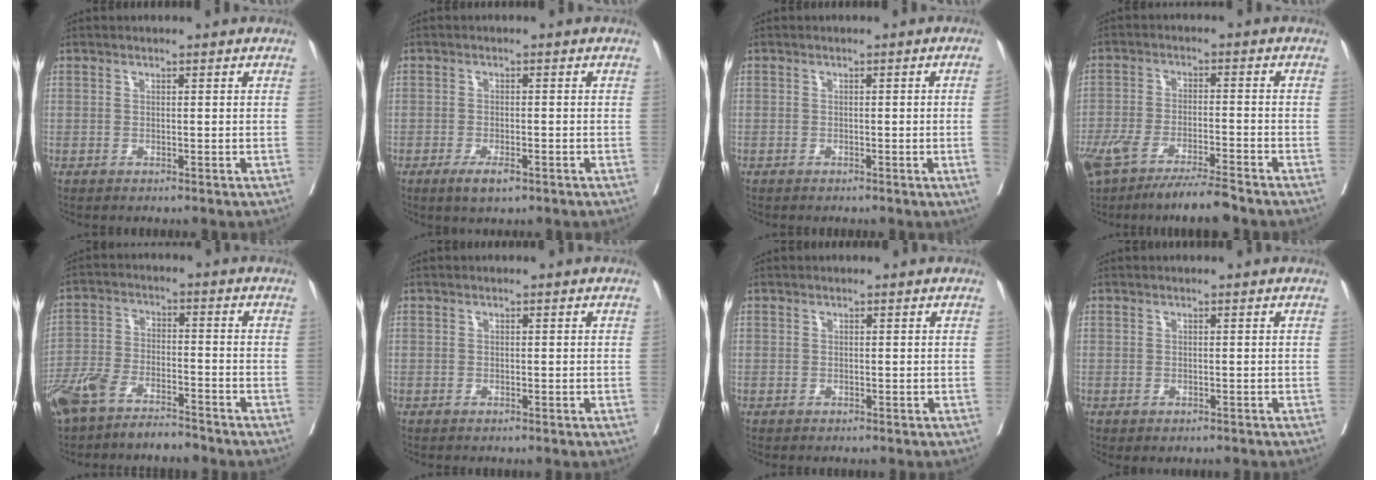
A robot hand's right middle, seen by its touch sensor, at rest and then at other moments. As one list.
[{"total": 3.3, "force": [-1.9, 0.9, 2.5], "torque": [-0.045, -0.003, -0.030]}, {"total": 2.0, "force": [-0.4, -0.8, 1.8], "torque": [-0.022, -0.003, -0.005]}, {"total": 10.6, "force": [-8.3, 1.0, 6.6], "torque": [-0.118, -0.016, -0.141]}, {"total": 9.7, "force": [-8.1, 2.7, 4.7], "torque": [-0.099, -0.008, -0.151]}, {"total": 0.0}, {"total": 0.0}, {"total": 0.7, "force": [-0.4, 0.5, 0.2], "torque": [-0.005, 0.001, -0.003]}]